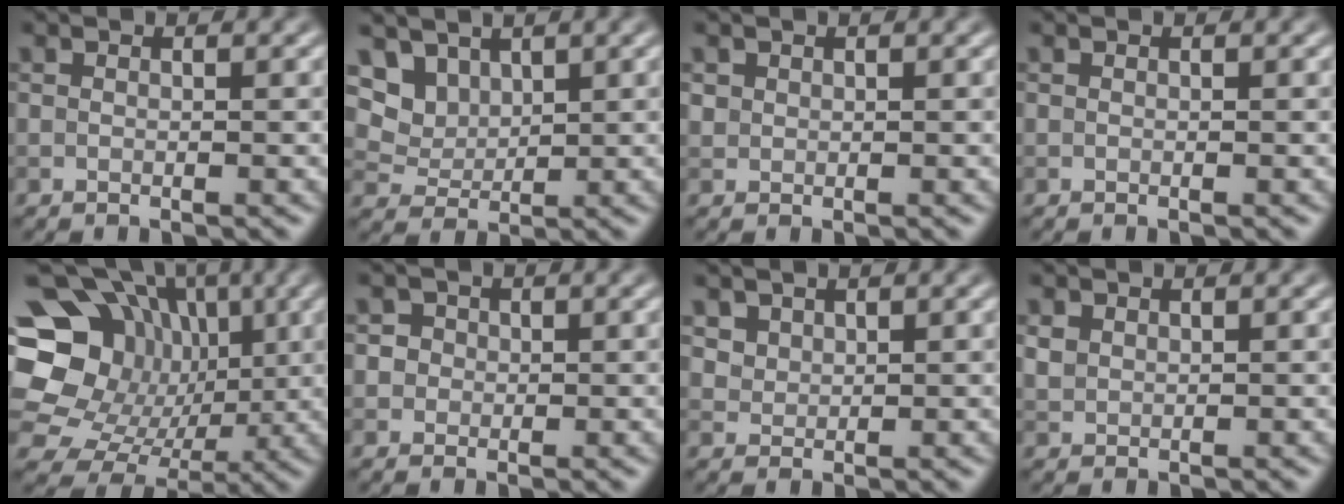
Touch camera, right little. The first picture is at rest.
{"total": 4.4, "force": [2.8, 2.9, 1.7], "torque": [-0.051, -0.014, 0.071]}
{"total": 0.6, "force": [0.2, 0.6, 0.0], "torque": [0.005, -0.003, 0.005]}
{"total": 0.0}
{"total": 20.3, "force": [3.3, 17.7, 9.3], "torque": [-0.192, 0.042, 0.034]}
{"total": 3.0, "force": [0.8, 2.7, 1.0], "torque": [0.009, 0.014, -0.004]}
{"total": 2.4, "force": [1.5, 1.6, 0.8], "torque": [-0.027, -0.008, 0.043]}
{"total": 1.0, "force": [0.4, 0.9, 0.3], "torque": [-0.007, 0.000, 0.009]}